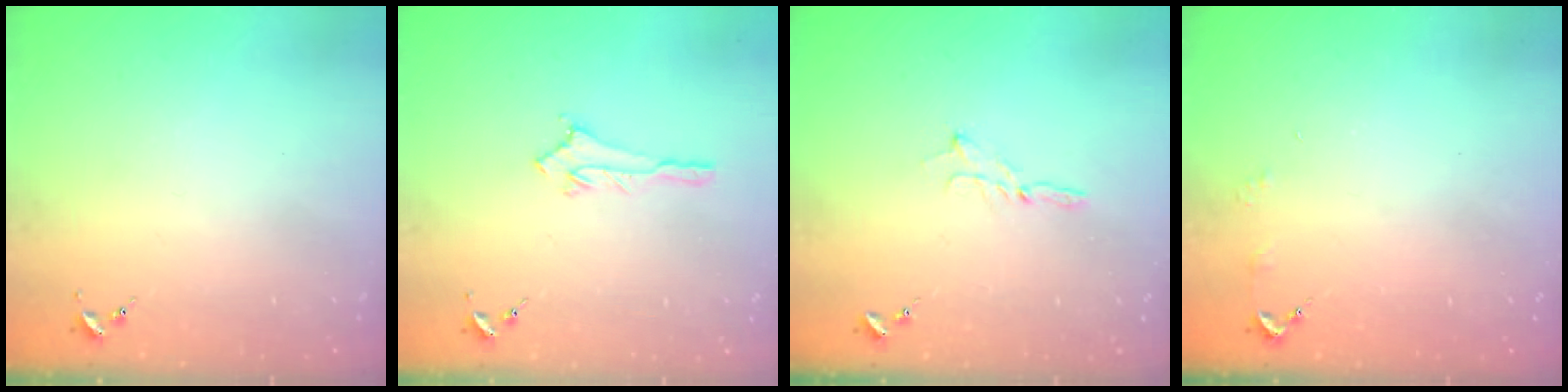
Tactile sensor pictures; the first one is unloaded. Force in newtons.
{"total": 2.8, "press": 2.8, "slide": 0.3}
{"total": 2.3, "press": 2.3, "slide": 0.2}
{"total": 2.9, "press": 2.8, "slide": 0.3}